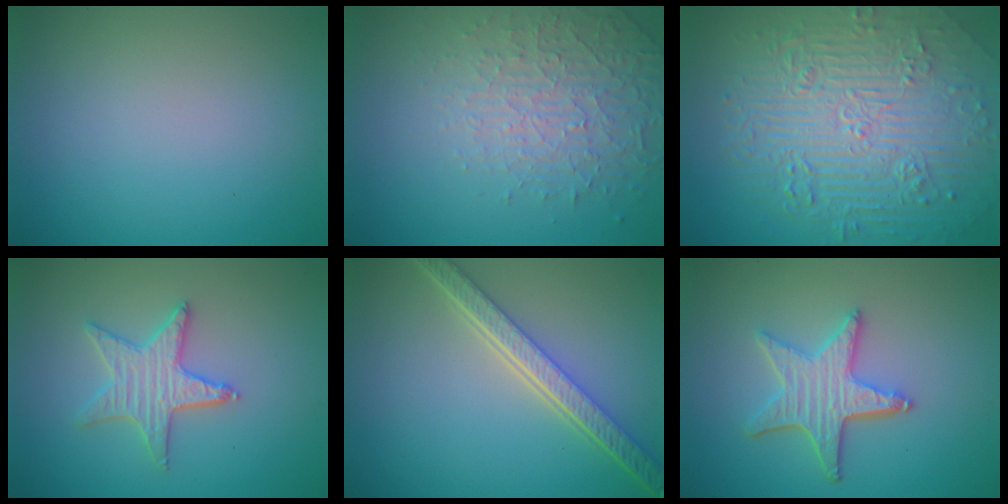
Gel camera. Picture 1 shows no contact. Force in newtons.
{"total": 4.6, "press": 3.2, "slide": 3.3}
{"total": 11.0, "press": 7.3, "slide": 8.3}
{"total": 3.2, "press": 3.1, "slide": 0.7}
{"total": 5.4, "press": 4.1, "slide": 3.5}
{"total": 4.4, "press": 3.7, "slide": 2.4}